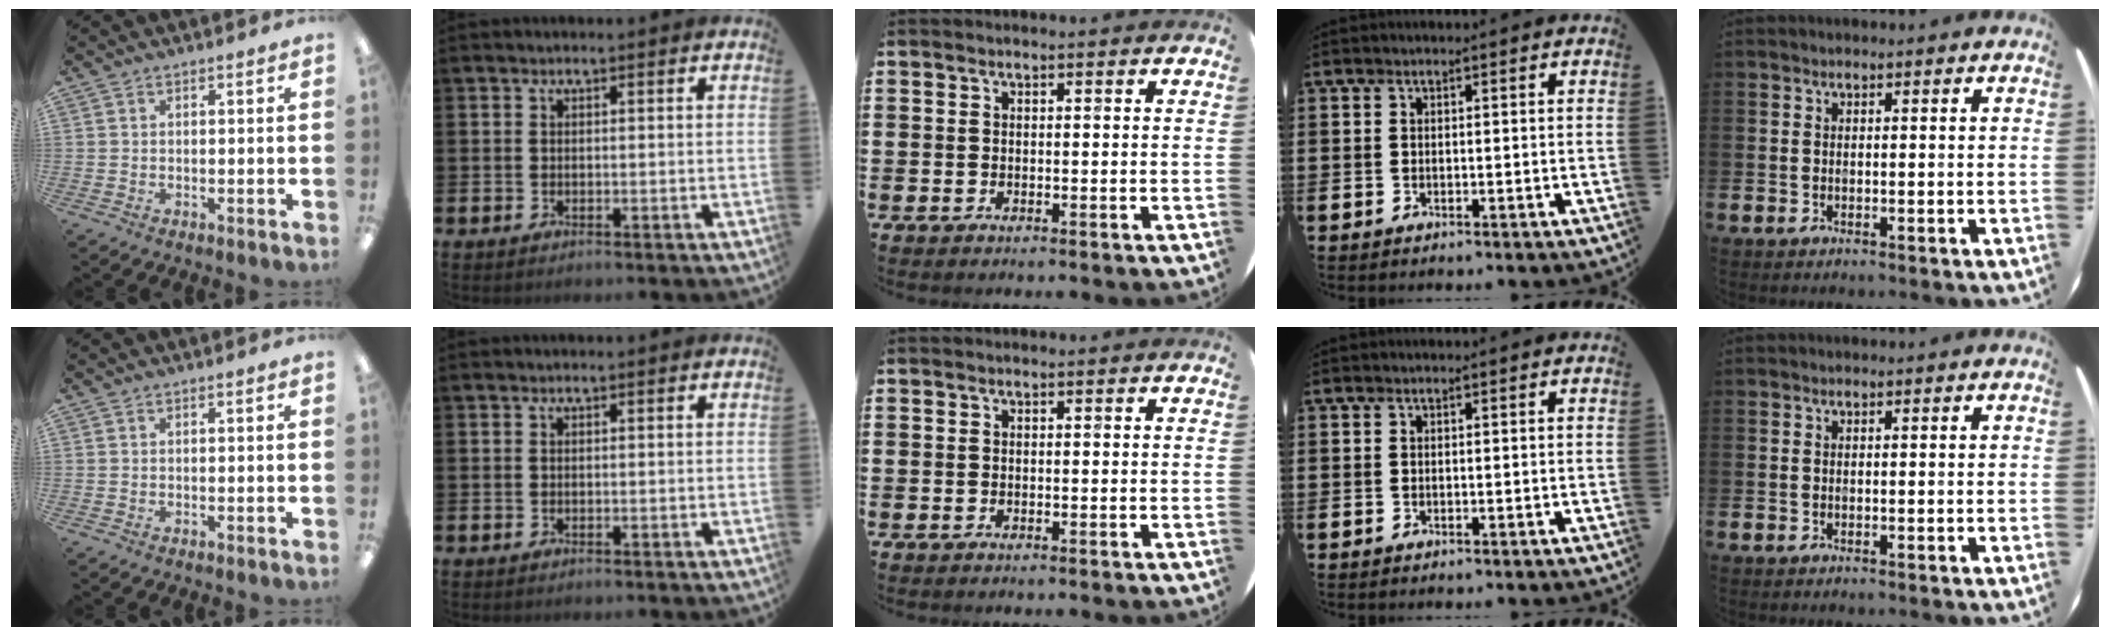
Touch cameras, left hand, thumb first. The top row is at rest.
{}